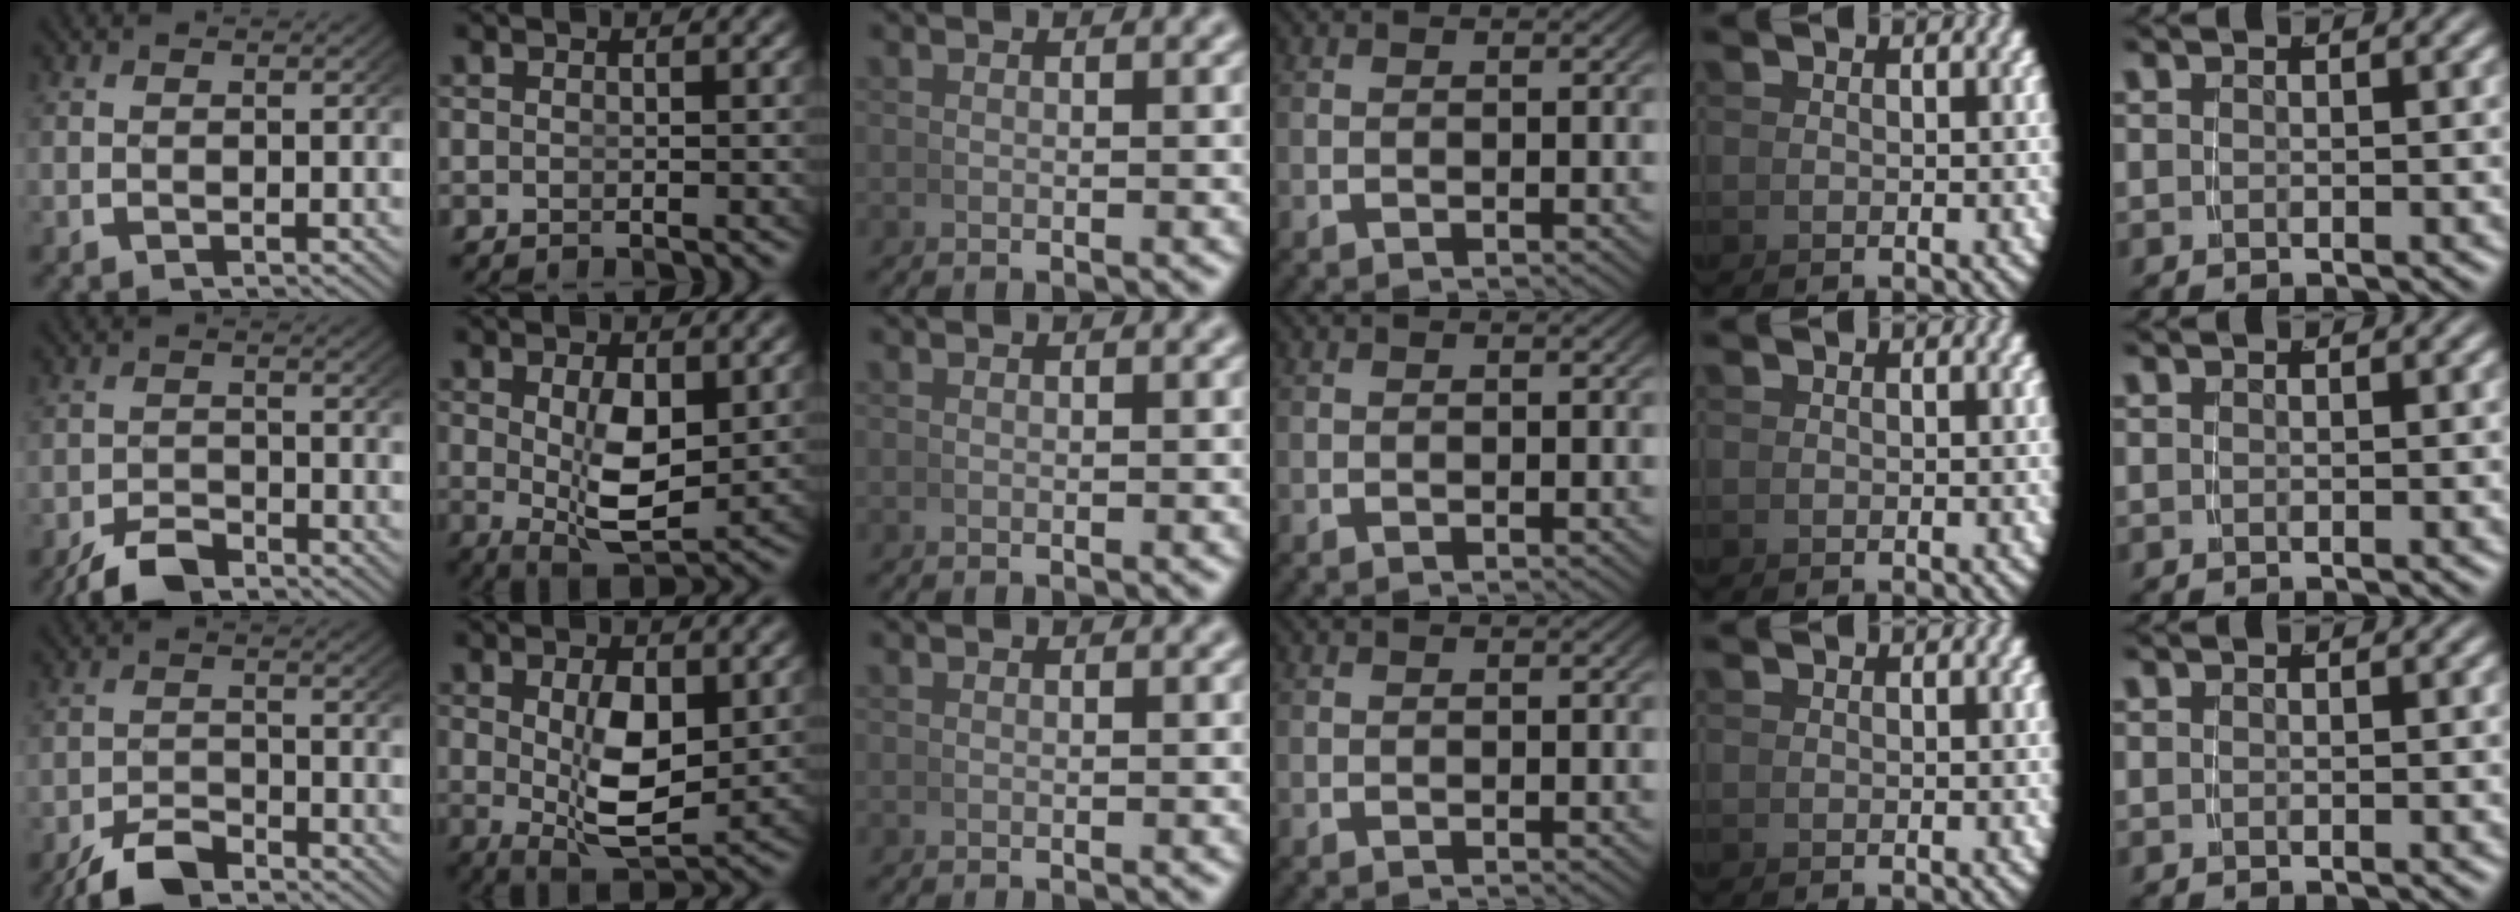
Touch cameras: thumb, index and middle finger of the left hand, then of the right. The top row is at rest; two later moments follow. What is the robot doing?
{"motion": "grasp_and_lifting", "object": "pen"}